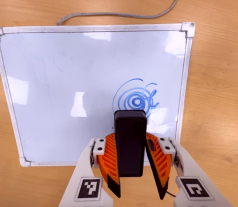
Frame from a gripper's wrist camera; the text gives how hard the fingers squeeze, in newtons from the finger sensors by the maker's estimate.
{"total": 5.5, "left": 4.9, "right": 6.1}